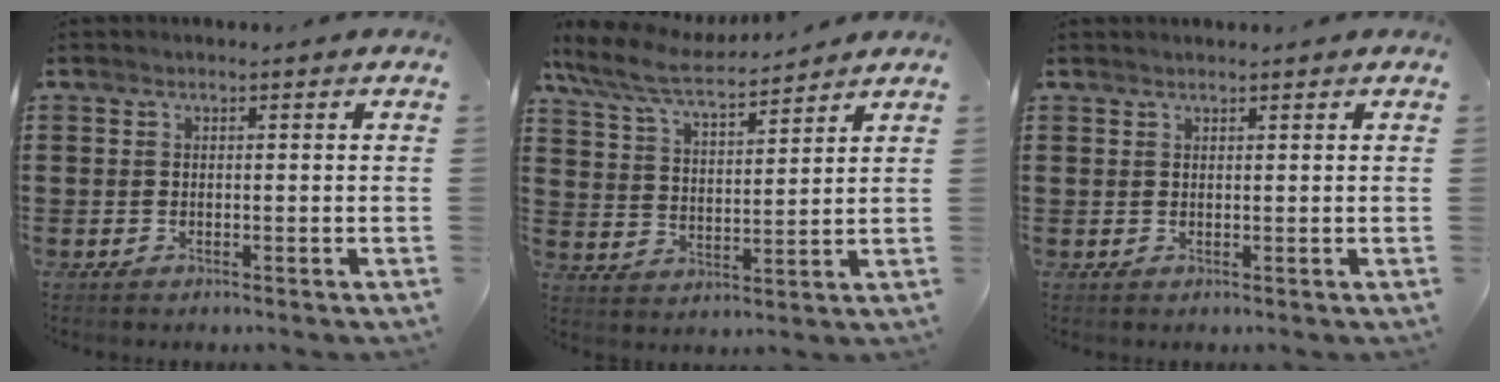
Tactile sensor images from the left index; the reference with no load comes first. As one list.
[{"total": 7.4, "force": [6.5, 1.2, 3.3], "torque": [-0.091, -0.028, 0.112]}, {"total": 0.7, "force": [0.7, 0.0, 0.2], "torque": [-0.005, -0.001, 0.014]}]